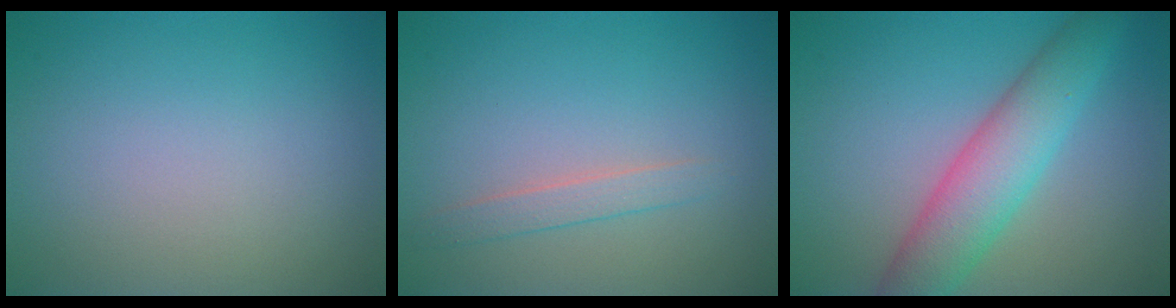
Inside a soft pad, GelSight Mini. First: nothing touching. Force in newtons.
{"total": 1.5, "press": 1.5, "slide": 0.0}
{"total": 5.9, "press": 5.9, "slide": 0.4}